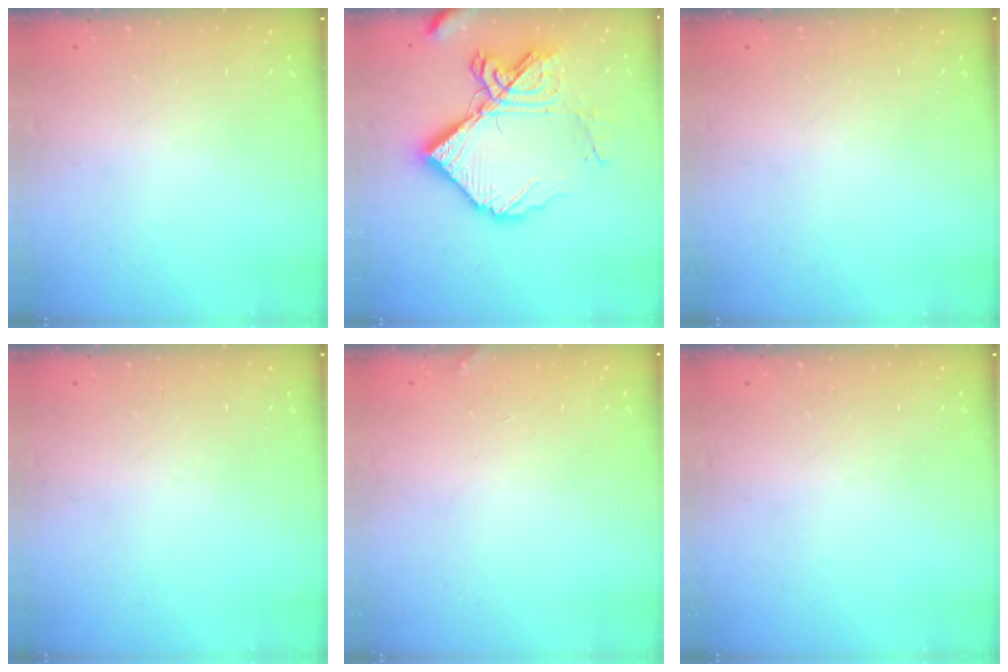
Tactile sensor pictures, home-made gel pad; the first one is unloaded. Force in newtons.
{"total": 20.1, "press": 20.0, "slide": 2.2}
{"total": 0.0}
{"total": 0.0}
{"total": 2.0, "press": 2.0, "slide": 0.2}
{"total": 0.0}